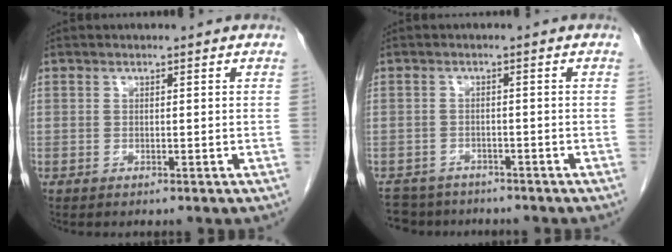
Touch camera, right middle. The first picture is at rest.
{"total": 5.4, "force": [-4.8, 2.4, -0.1], "torque": [0.005, -0.002, -0.076]}